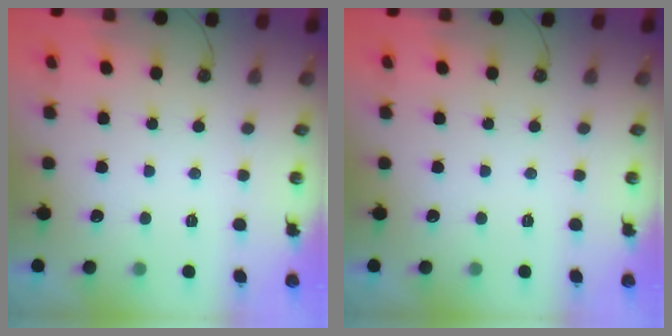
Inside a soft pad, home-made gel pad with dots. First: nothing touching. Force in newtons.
{"total": 0.0}